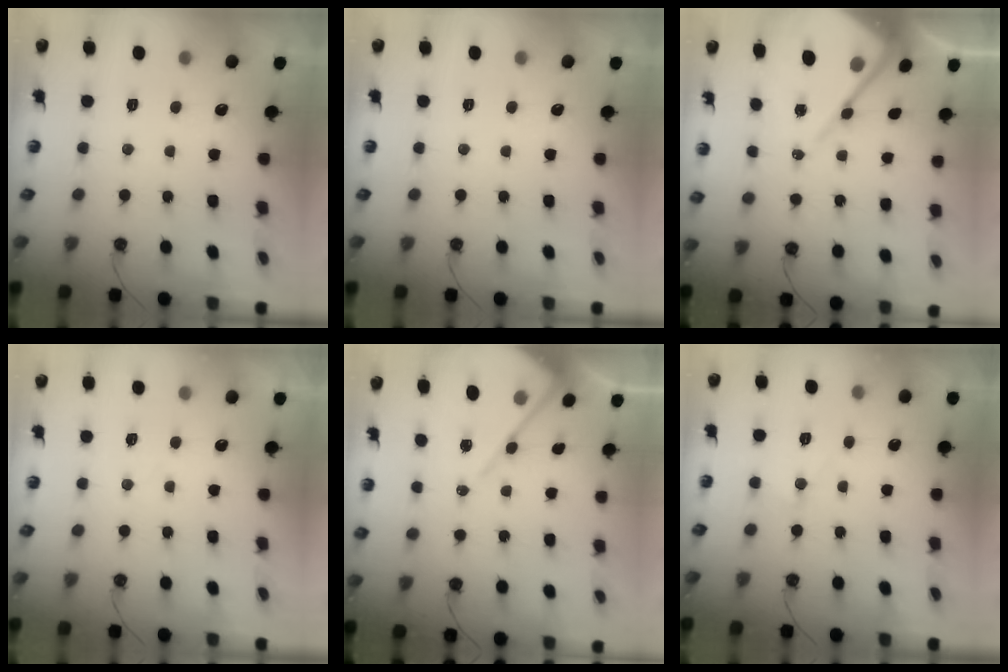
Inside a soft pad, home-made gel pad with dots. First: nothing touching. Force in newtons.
{"total": 0.0}
{"total": 12.3, "press": 12.2, "slide": 1.0}
{"total": 5.1, "press": 5.1, "slide": 0.6}
{"total": 11.2, "press": 11.2, "slide": 0.8}
{"total": 7.4, "press": 7.4, "slide": 0.7}